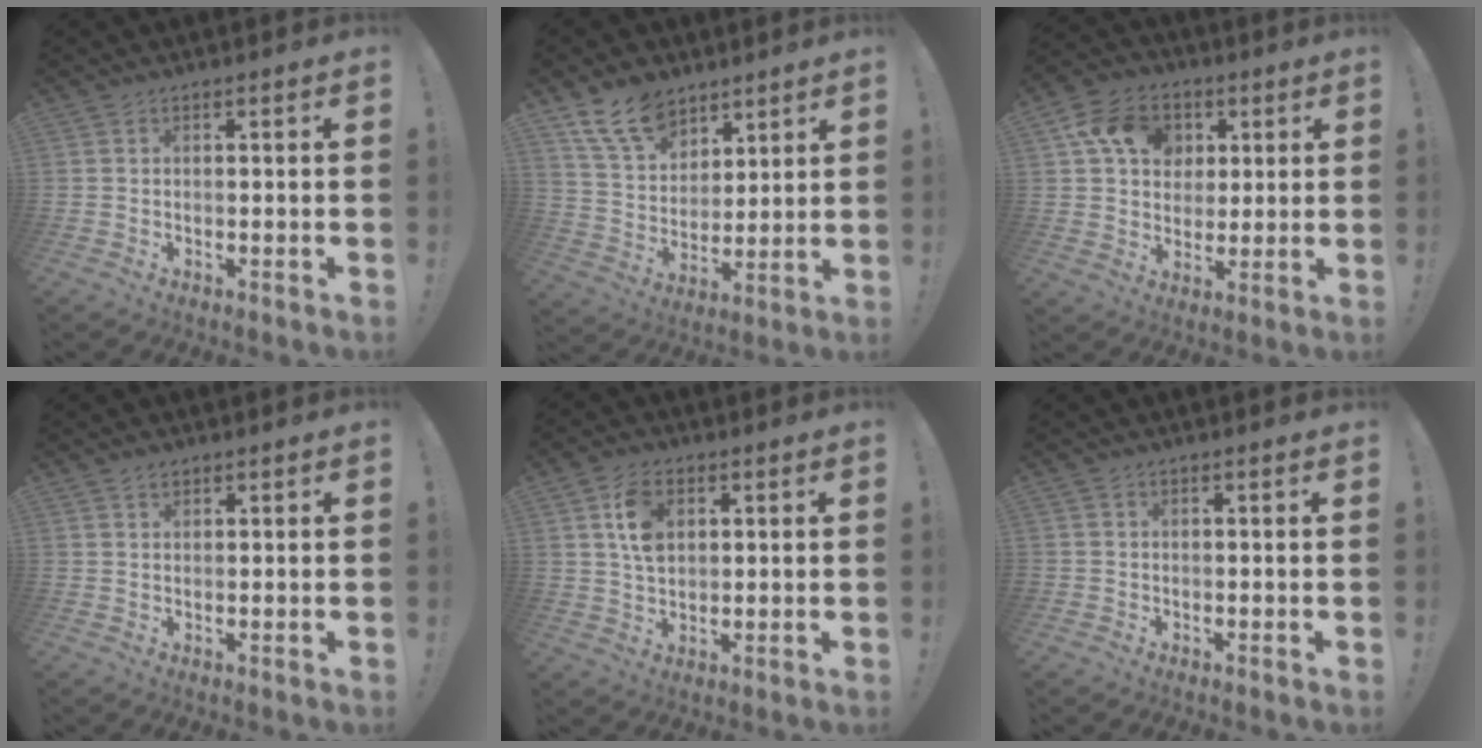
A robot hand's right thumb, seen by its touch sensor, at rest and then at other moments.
{"total": 13.3, "force": [9.3, 8.1, 5.0], "torque": [-0.098, -0.054, 0.181]}
{"total": 14.7, "force": [4.9, 11.8, 7.3], "torque": [-0.104, -0.003, 0.097]}
{"total": 1.6, "force": [1.2, 0.8, 0.6], "torque": [-0.008, -0.001, 0.022]}
{"total": 8.6, "force": [2.5, 5.7, 5.8], "torque": [-0.097, 0.001, 0.046]}
{"total": 0.7, "force": [-0.2, 0.6, 0.3], "torque": [-0.005, 0.002, -0.004]}